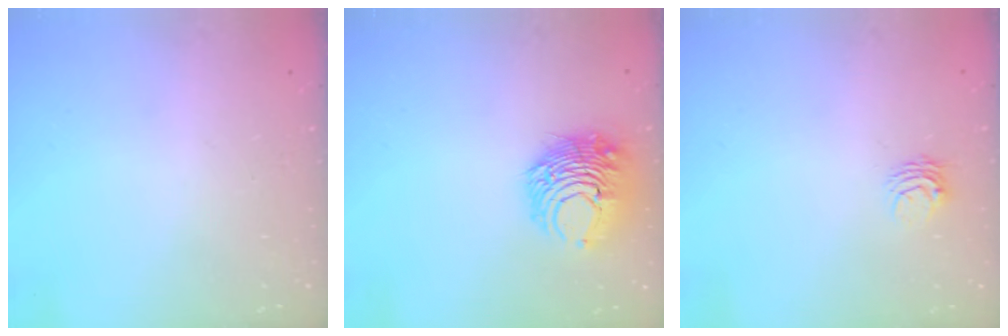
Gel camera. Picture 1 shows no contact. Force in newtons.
{"total": 10.7, "press": 10.7, "slide": 0.6}
{"total": 3.9, "press": 3.9, "slide": 0.3}